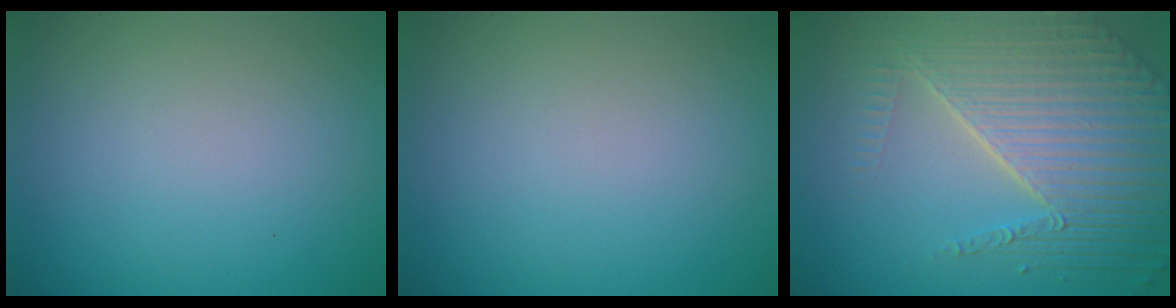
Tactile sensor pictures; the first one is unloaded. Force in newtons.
{"total": 0.0}
{"total": 7.7, "press": 5.8, "slide": 5.2}